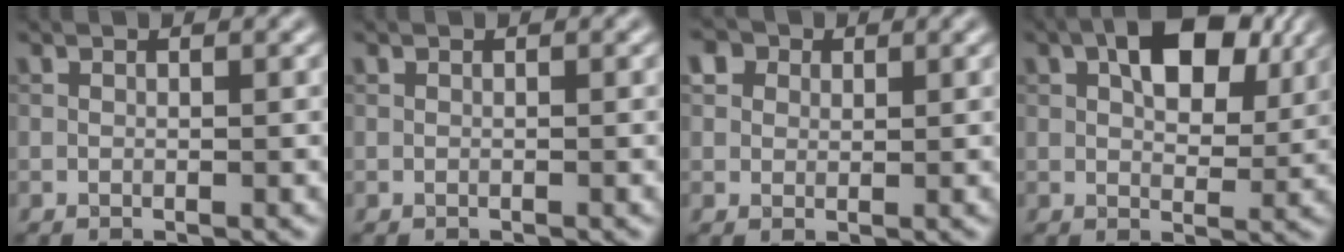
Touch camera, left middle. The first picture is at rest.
{"total": 0.0}
{"total": 3.8, "force": [2.0, 2.7, 1.7], "torque": [-0.040, 0.008, 0.028]}
{"total": 7.1, "force": [2.7, 3.9, 5.3], "torque": [-0.082, 0.007, 0.038]}